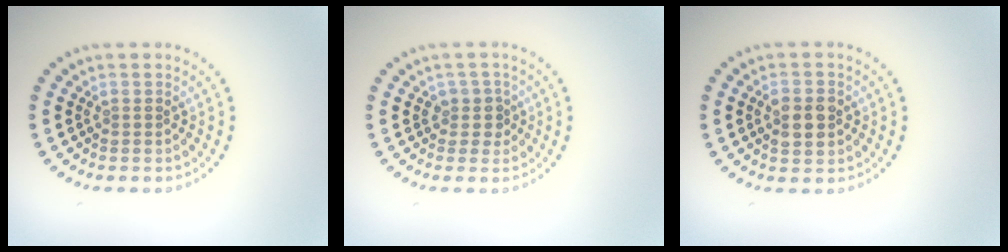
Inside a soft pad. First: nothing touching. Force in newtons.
{"total": 1.7, "press": 1.4, "slide": 1.0}
{"total": 2.9, "press": 2.9, "slide": 0.1}